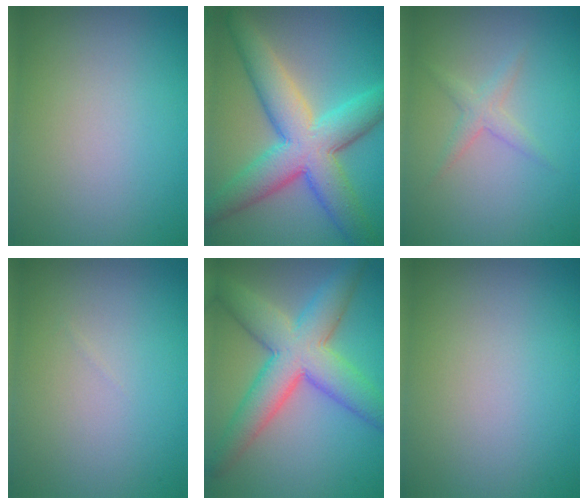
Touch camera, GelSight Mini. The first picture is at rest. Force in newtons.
{"total": 9.6, "press": 9.6, "slide": 0.3}
{"total": 1.6, "press": 1.6, "slide": 0.1}
{"total": 0.0}
{"total": 8.5, "press": 8.5, "slide": 0.3}
{"total": 0.0}